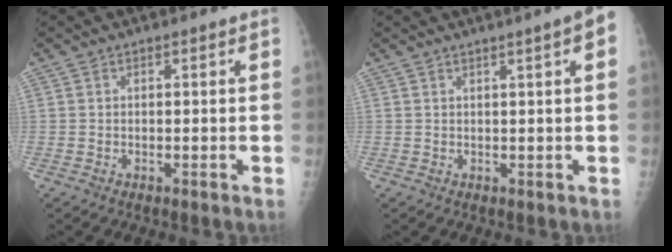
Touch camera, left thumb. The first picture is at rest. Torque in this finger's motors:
{"motor_torque": [0.09, 0.82, 0.10, -0.22, 0.02]}